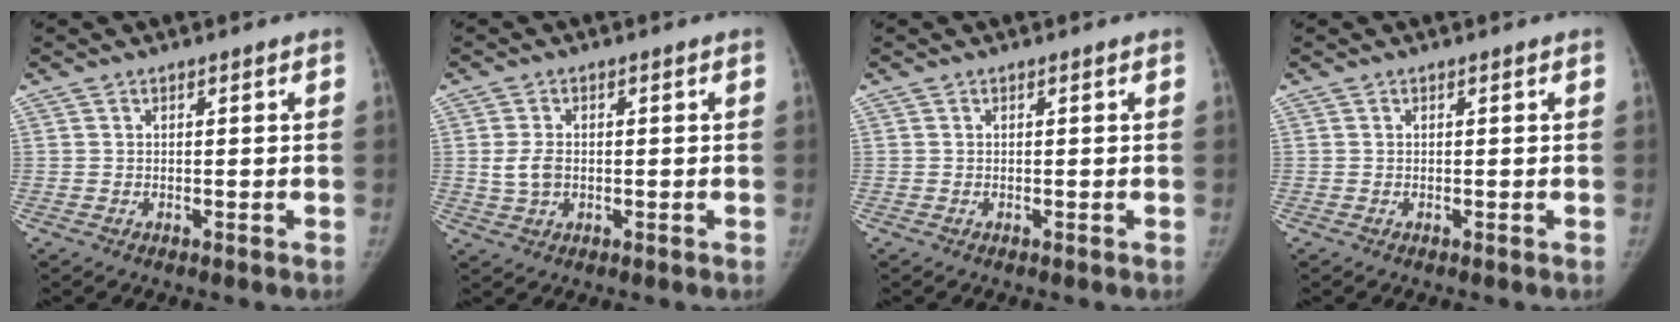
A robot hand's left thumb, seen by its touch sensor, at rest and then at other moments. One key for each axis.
{"total": 3.8, "fx": -0.2, "fy": 2.7, "fz": 2.6, "tx": -0.048, "ty": 0.003, "tz": 0.001}
{"total": 0.0}
{"total": 0.0}